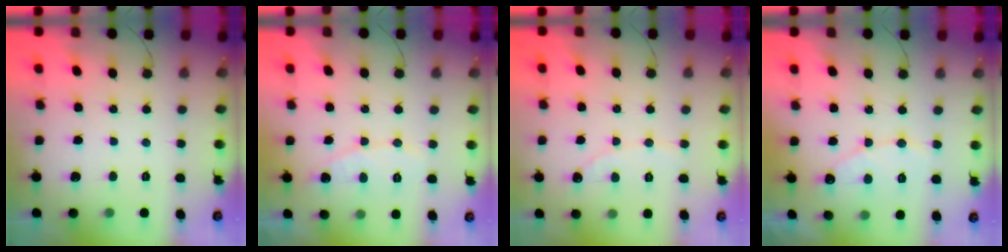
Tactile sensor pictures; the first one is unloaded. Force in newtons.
{"total": 6.8, "press": 6.8, "slide": 0.5}
{"total": 2.1, "press": 2.1, "slide": 0.1}
{"total": 8.3, "press": 8.3, "slide": 0.6}